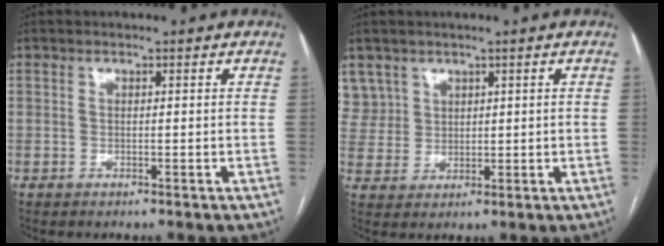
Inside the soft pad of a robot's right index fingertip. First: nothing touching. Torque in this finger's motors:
{"motor_torque": [-0.23, 0.28, -0.04, -0.01]}